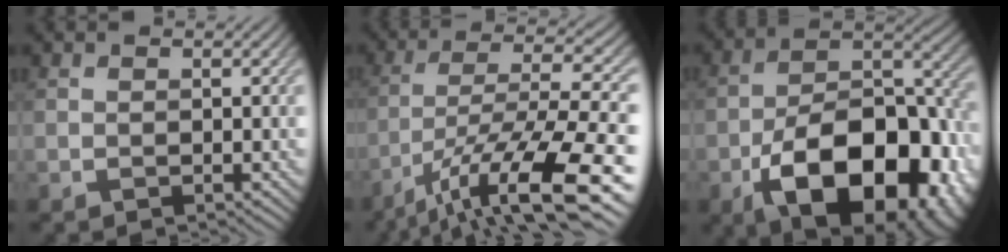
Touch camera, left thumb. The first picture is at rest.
{"total": 15.2, "force": [-8.4, 4.3, 12.0], "torque": [-0.220, -0.007, -0.139]}
{"total": 19.0, "force": [-8.6, 10.3, 13.4], "torque": [-0.189, -0.029, -0.137]}